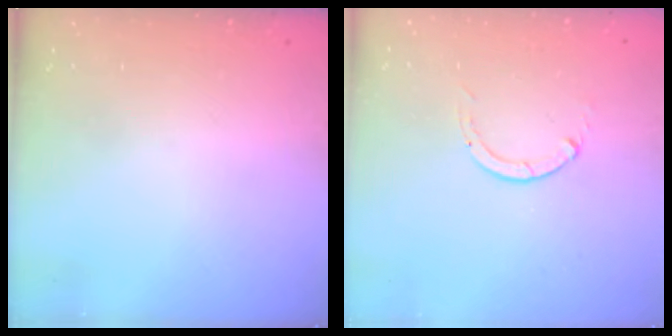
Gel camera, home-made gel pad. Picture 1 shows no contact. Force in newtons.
{"total": 0.0}